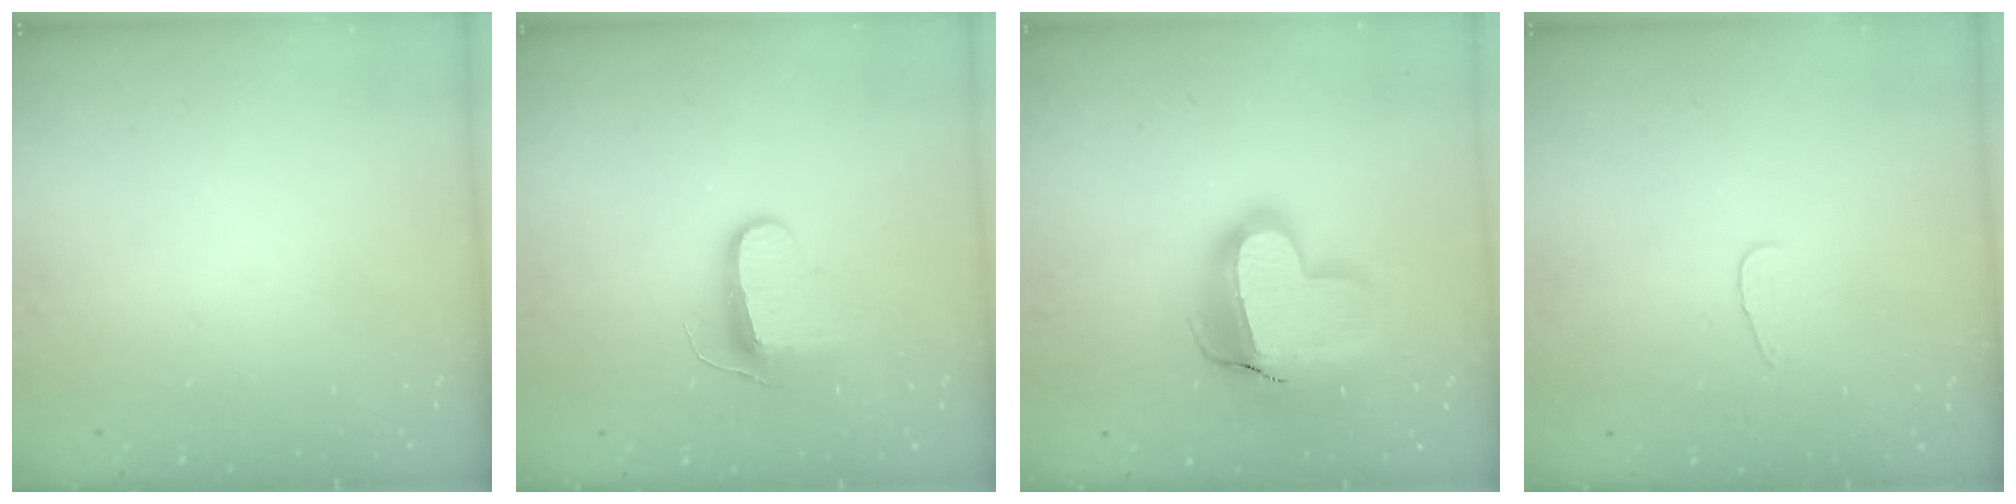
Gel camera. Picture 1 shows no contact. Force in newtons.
{"total": 9.5, "press": 9.5, "slide": 0.6}
{"total": 18.3, "press": 18.3, "slide": 1.4}
{"total": 3.4, "press": 3.4, "slide": 0.4}